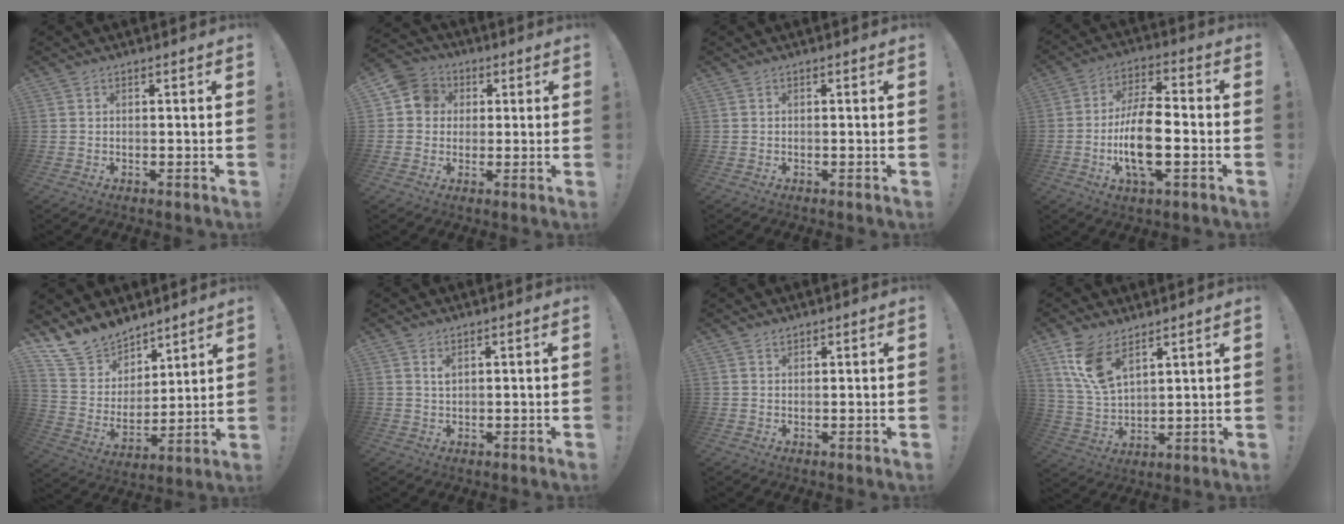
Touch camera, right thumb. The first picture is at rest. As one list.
[{"total": 8.3, "force": [1.7, 7.6, 2.6], "torque": [-0.042, 0.008, 0.038]}, {"total": 0.0}, {"total": 14.6, "force": [-3.0, 6.0, 12.9], "torque": [-0.254, 0.002, -0.057]}, {"total": 13.2, "force": [11.4, 6.5, 1.7], "torque": [-0.060, -0.091, 0.220]}, {"total": 2.0, "force": [1.3, 1.3, 0.8], "torque": [-0.011, -0.006, 0.022]}, {"total": 1.3, "force": [1.3, 0.4, 0.0], "torque": [0.017, -0.010, 0.021]}, {"total": 11.1, "force": [7.3, 5.0, 6.7], "torque": [-0.146, -0.026, 0.141]}]